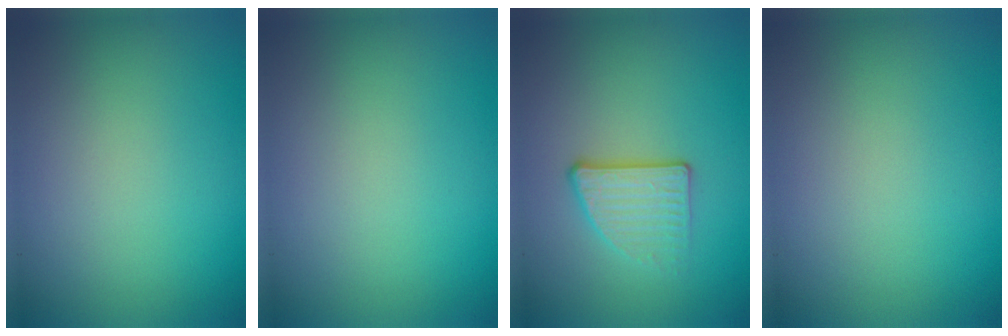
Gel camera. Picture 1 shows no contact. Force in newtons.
{"total": 0.0}
{"total": 3.0, "press": 2.3, "slide": 1.9}
{"total": 0.0}